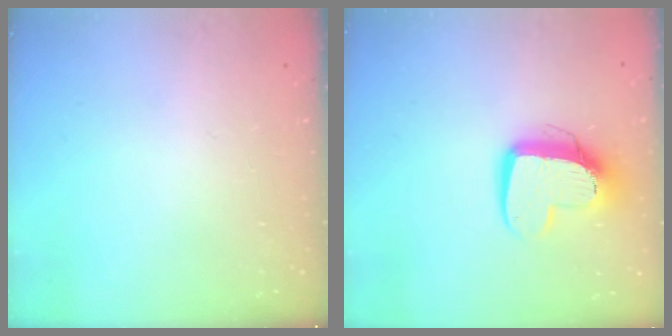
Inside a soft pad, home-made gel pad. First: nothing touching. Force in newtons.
{"total": 12.1, "press": 12.0, "slide": 1.2}